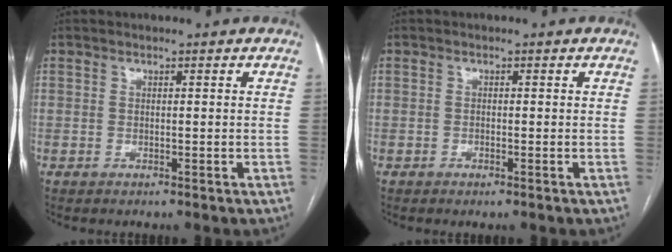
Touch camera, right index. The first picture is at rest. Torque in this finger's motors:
{"motor_torque": [0.13, -0.02, 0.12, 0.01]}